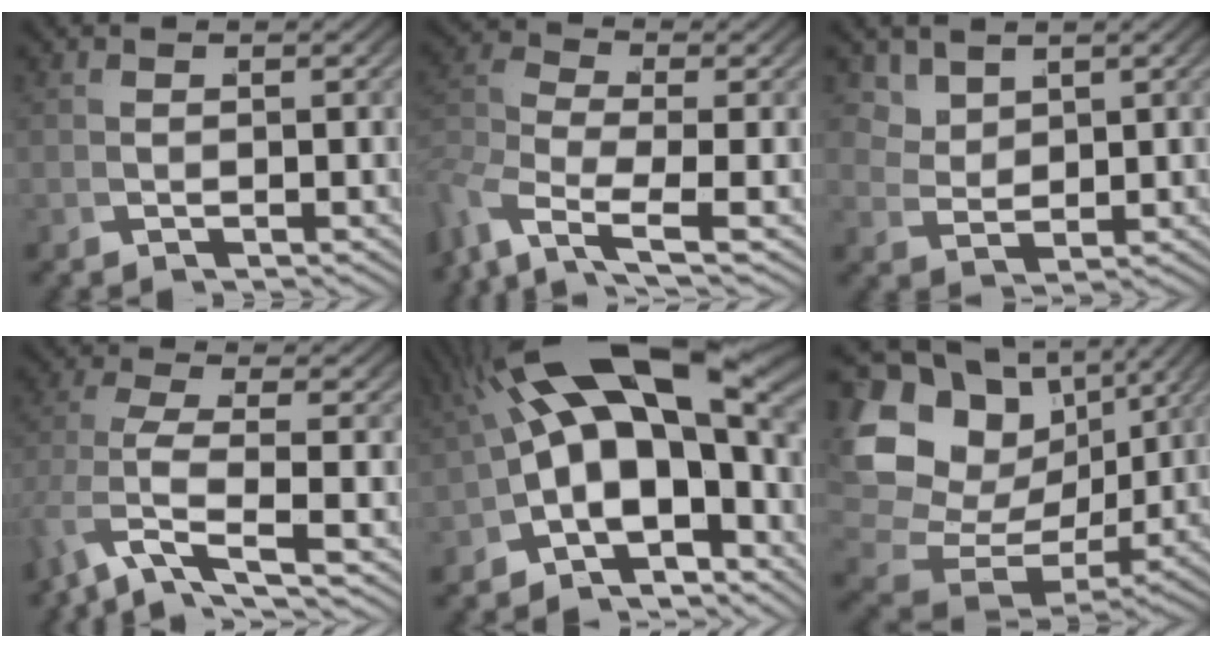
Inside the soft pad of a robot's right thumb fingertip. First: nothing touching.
{"total": 7.0, "force": [-1.1, 4.7, 5.0], "torque": [-0.144, -0.036, -0.001]}
{"total": 2.5, "force": [2.1, 1.0, 0.9], "torque": [-0.018, -0.007, 0.053]}
{"total": 5.0, "force": [-1.4, 2.5, 4.1], "torque": [-0.113, -0.030, -0.001]}
{"total": 14.1, "force": [-0.2, 8.8, 11.0], "torque": [-0.200, -0.028, 0.004]}
{"total": 14.1, "force": [1.6, 10.5, 9.2], "torque": [-0.209, -0.038, 0.037]}